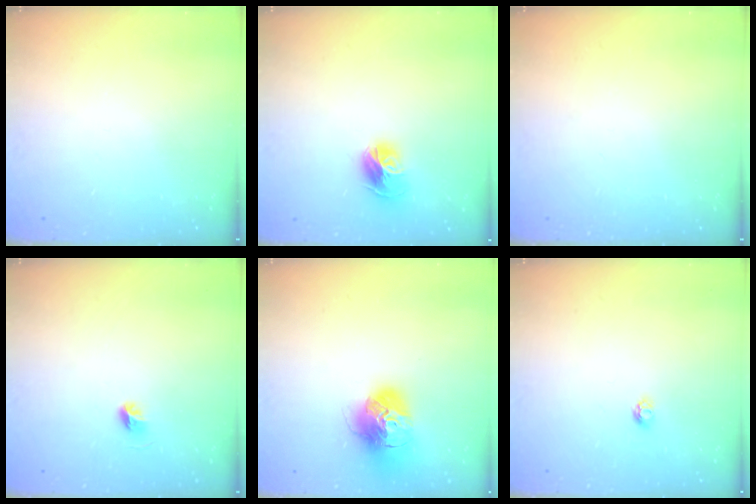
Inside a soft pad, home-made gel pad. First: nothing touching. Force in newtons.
{"total": 10.6, "press": 10.5, "slide": 1.2}
{"total": 0.0}
{"total": 4.5, "press": 4.3, "slide": 1.4}
{"total": 16.1, "press": 16.0, "slide": 1.6}
{"total": 4.2, "press": 4.1, "slide": 0.4}